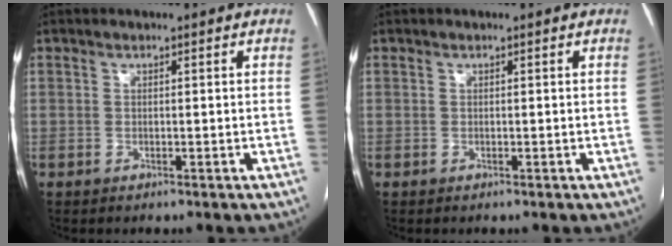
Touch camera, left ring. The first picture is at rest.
{"total": 0.0}